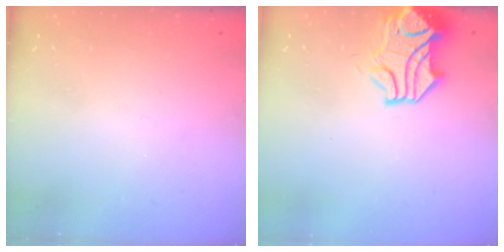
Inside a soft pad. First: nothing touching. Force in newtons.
{"total": 6.3, "press": 6.2, "slide": 0.9}